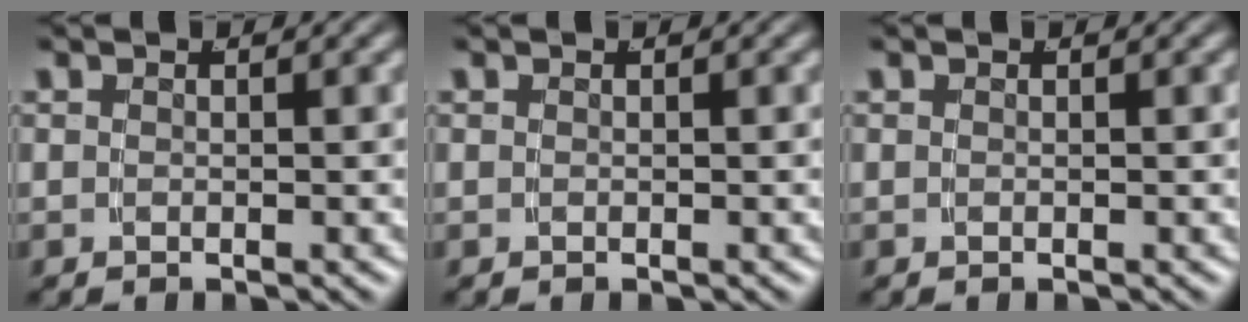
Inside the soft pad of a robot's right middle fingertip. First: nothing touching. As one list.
[{"total": 0.0}, {"total": 0.0}]